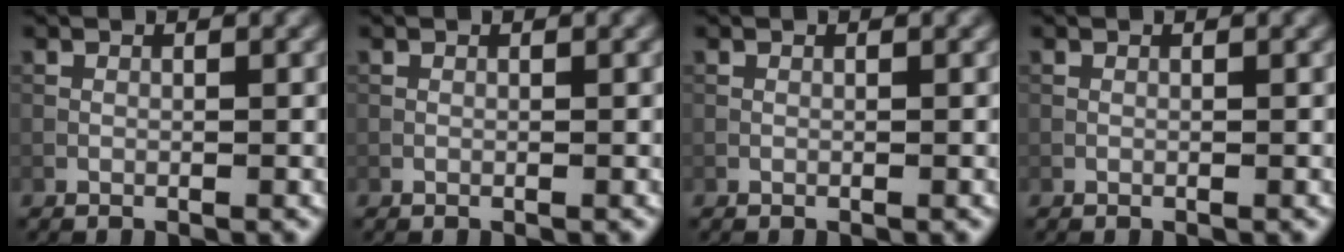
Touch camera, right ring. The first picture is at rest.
{"total": 0.0}
{"total": 0.0}
{"total": 0.0}